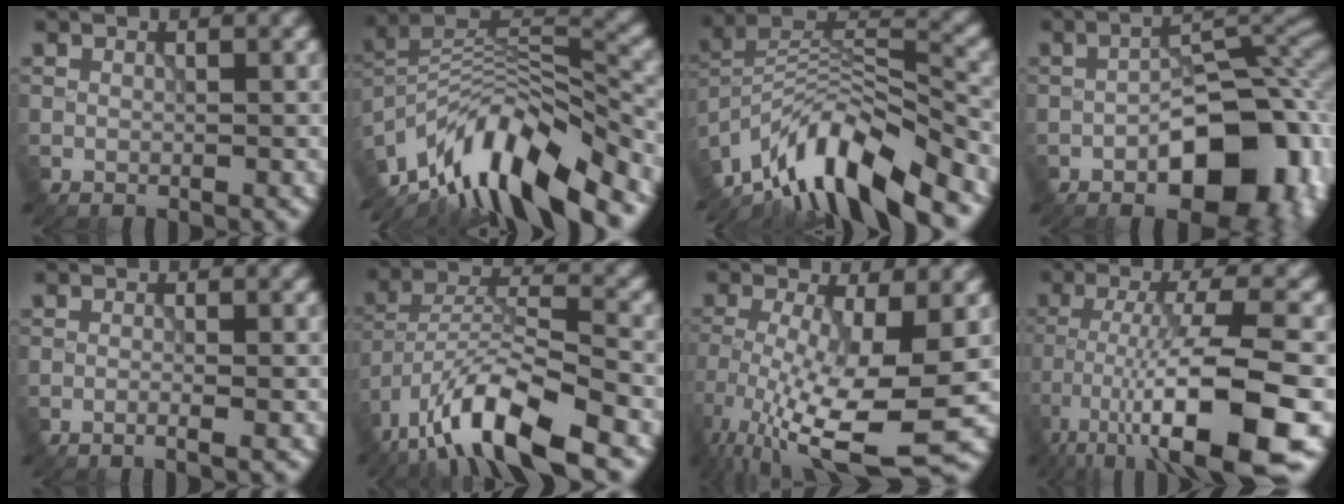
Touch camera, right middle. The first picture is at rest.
{"total": 11.9, "force": [-8.5, 3.9, 7.4], "torque": [-0.128, 0.018, -0.159]}
{"total": 10.8, "force": [-8.1, 3.0, 6.5], "torque": [-0.105, 0.015, -0.157]}
{"total": 12.3, "force": [-3.9, 6.8, 9.5], "torque": [-0.114, -0.005, -0.058]}
{"total": 1.0, "force": [-0.6, 0.0, 0.9], "torque": [-0.010, 0.003, -0.015]}
{"total": 11.2, "force": [-7.6, 3.3, 7.5], "torque": [-0.131, 0.008, -0.150]}
{"total": 10.6, "force": [-4.3, 2.5, 9.3], "torque": [-0.189, -0.026, -0.067]}
{"total": 11.5, "force": [-6.1, 2.3, 9.4], "torque": [-0.158, 0.006, -0.100]}